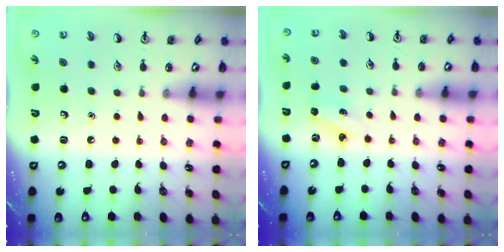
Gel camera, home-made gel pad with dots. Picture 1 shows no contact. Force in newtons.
{"total": 2.9, "press": 2.7, "slide": 0.9}